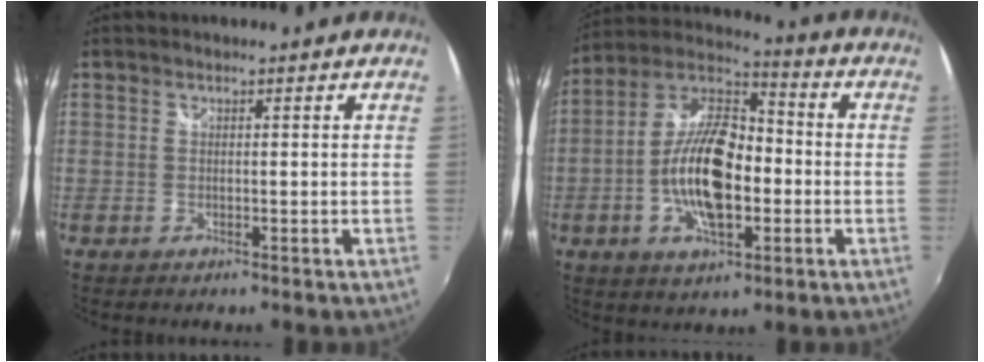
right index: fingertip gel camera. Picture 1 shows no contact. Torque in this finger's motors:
{"motor_torque": [2.14, 0.00, 0.75, 0.17]}